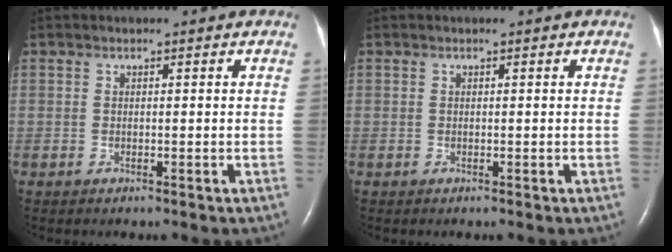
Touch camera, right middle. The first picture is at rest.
{"total": 0.0}